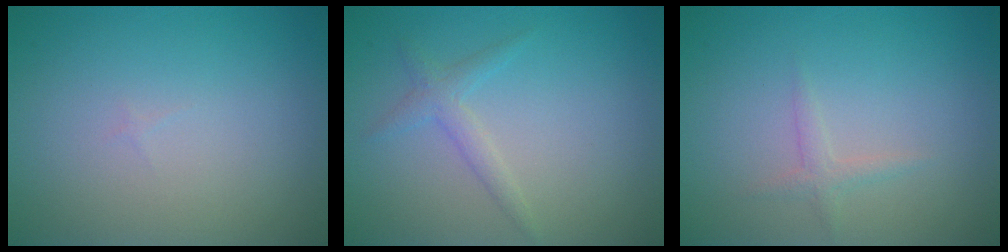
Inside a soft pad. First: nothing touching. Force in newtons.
{"total": 1.6, "press": 1.6, "slide": 0.1}
{"total": 1.1, "press": 1.1, "slide": 0.0}